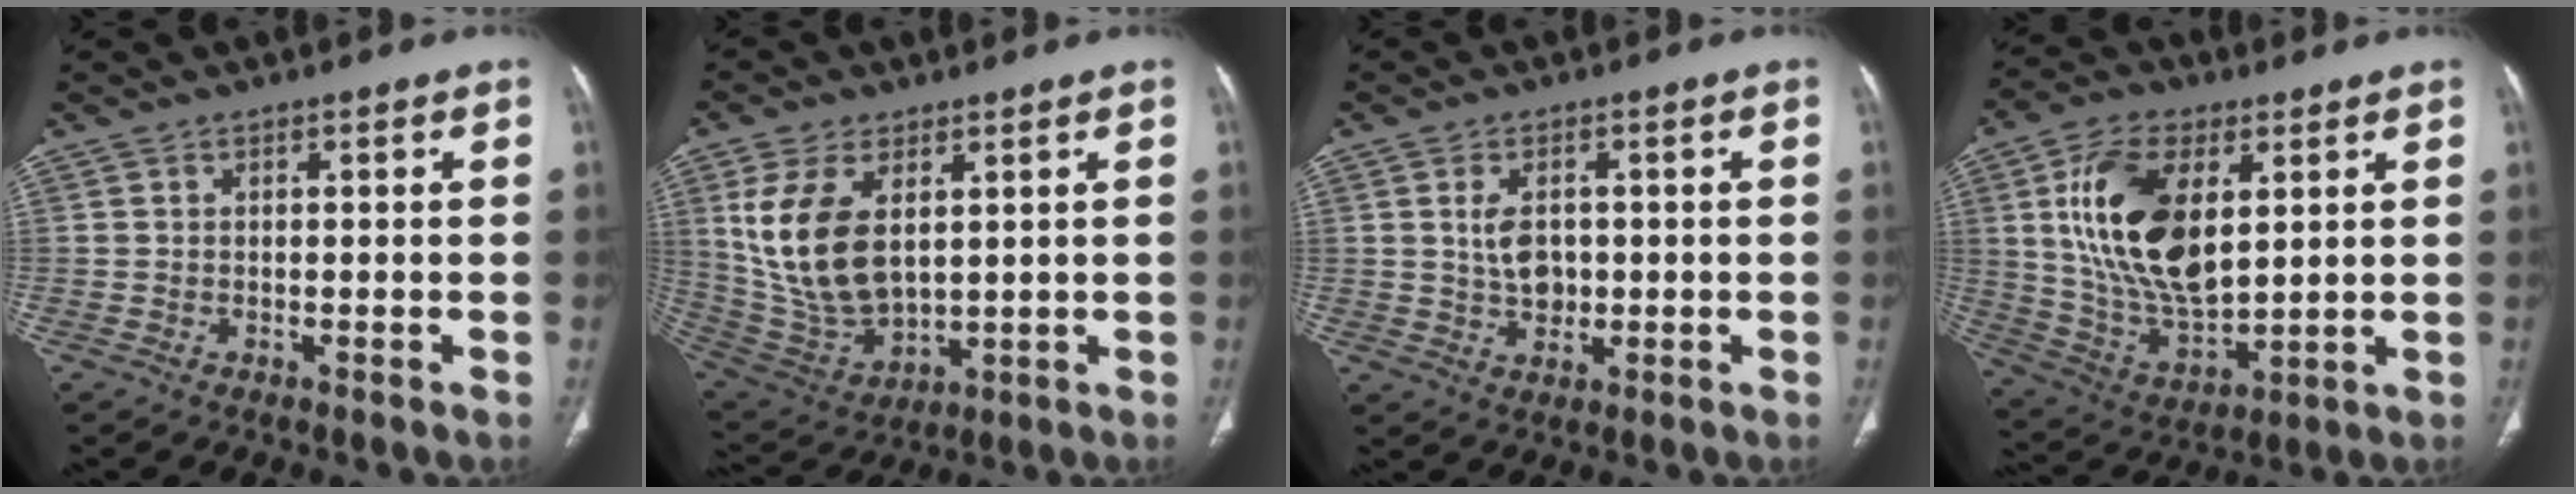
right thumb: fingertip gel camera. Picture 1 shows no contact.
{"total": 15.8, "force": [3.9, 9.2, 12.2], "torque": [-0.236, -0.018, 0.095]}
{"total": 5.2, "force": [0.6, 3.5, 3.7], "torque": [-0.056, -0.001, 0.016]}
{"total": 19.6, "force": [5.0, 10.5, 15.7], "torque": [-0.281, -0.018, 0.101]}